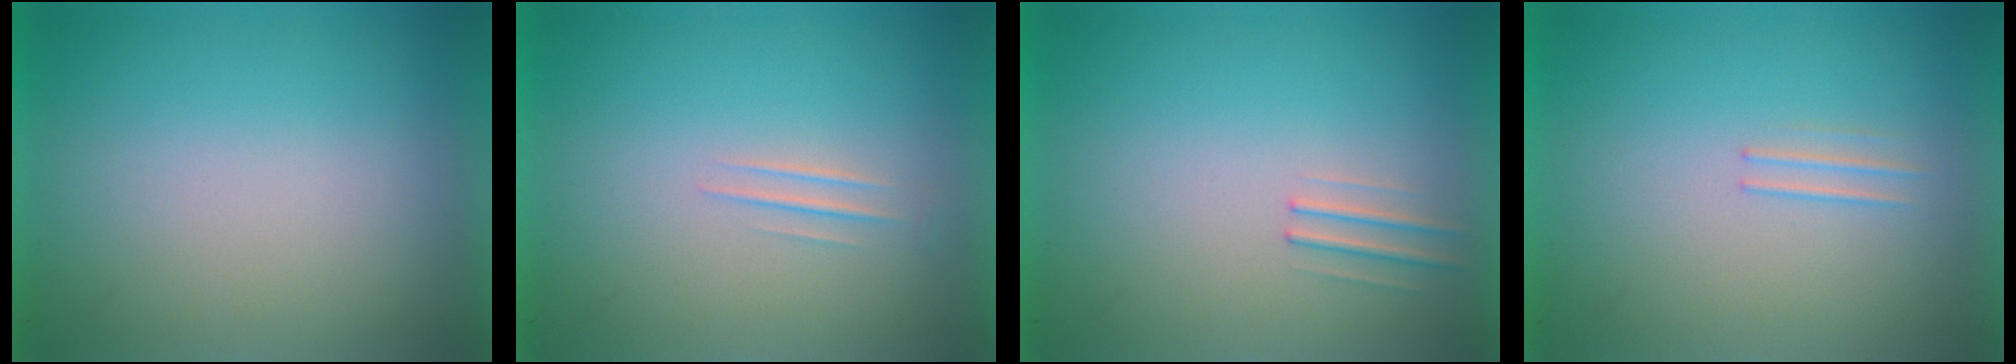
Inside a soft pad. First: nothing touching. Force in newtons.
{"total": 1.0}
{"total": 1.0}
{"total": 1.2}